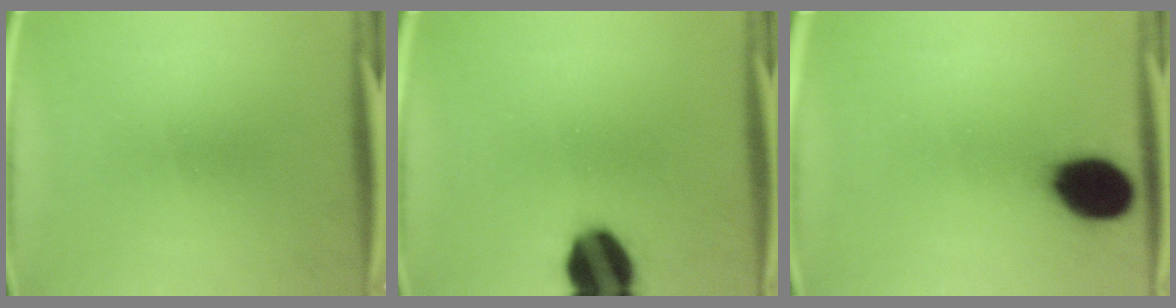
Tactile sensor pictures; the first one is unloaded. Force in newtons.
{"total": 14.3}
{"total": 13.2}